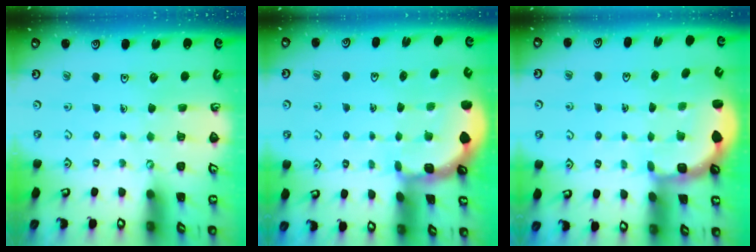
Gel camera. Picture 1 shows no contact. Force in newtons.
{"total": 2.1, "press": 2.1, "slide": 0.4}
{"total": 2.6, "press": 2.3, "slide": 1.3}